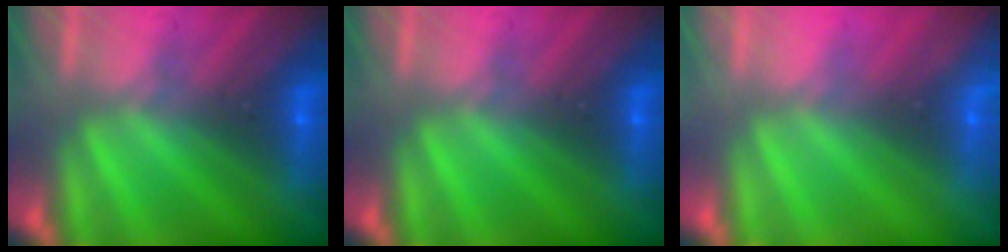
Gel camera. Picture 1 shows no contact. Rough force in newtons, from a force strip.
{"total": 0.0}
{"total": 3.4}